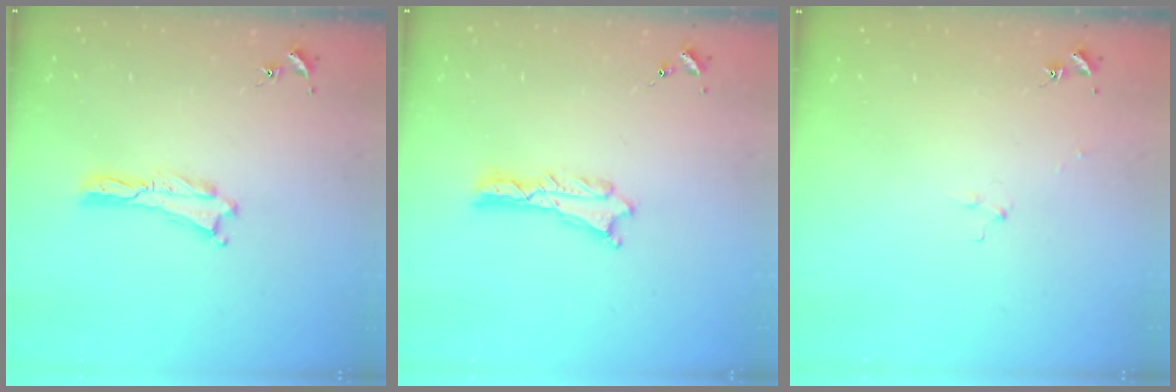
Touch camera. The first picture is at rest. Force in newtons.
{"total": 0.7, "press": 0.6, "slide": 0.2}
{"total": 2.5, "press": 2.5, "slide": 0.3}